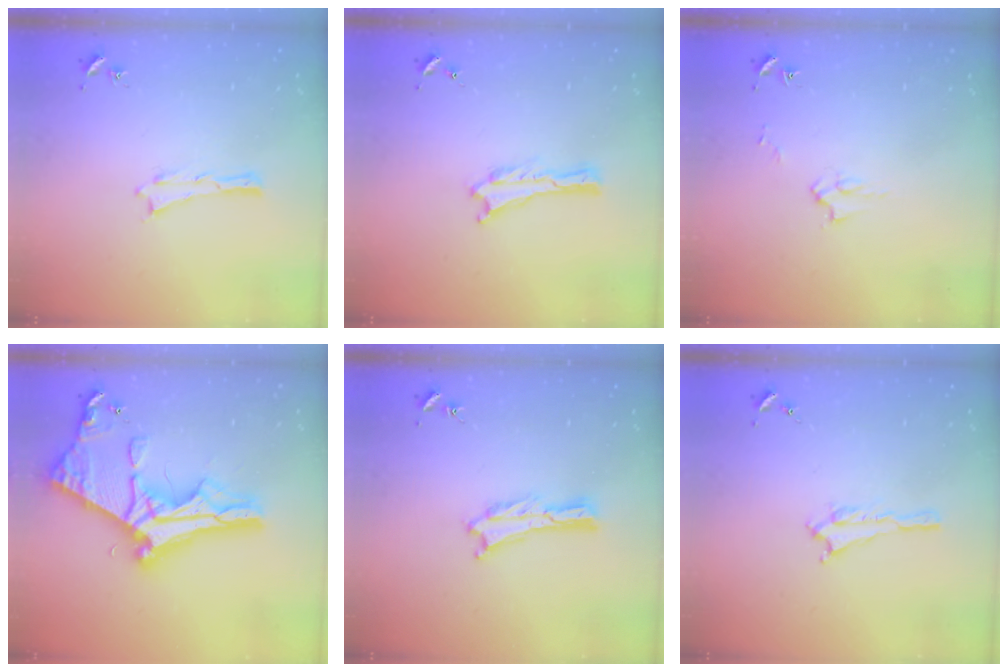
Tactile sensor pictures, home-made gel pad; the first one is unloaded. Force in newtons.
{"total": 0.0}
{"total": 2.6, "press": 2.6, "slide": 0.3}
{"total": 12.1, "press": 12.0, "slide": 1.4}
{"total": 0.6, "press": 0.6, "slide": 0.2}
{"total": 1.4, "press": 1.4, "slide": 0.2}